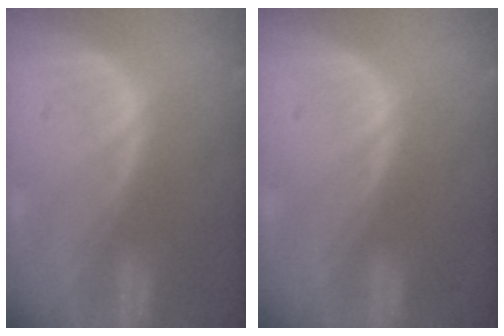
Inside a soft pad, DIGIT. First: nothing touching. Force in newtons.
{"total": 0.0}